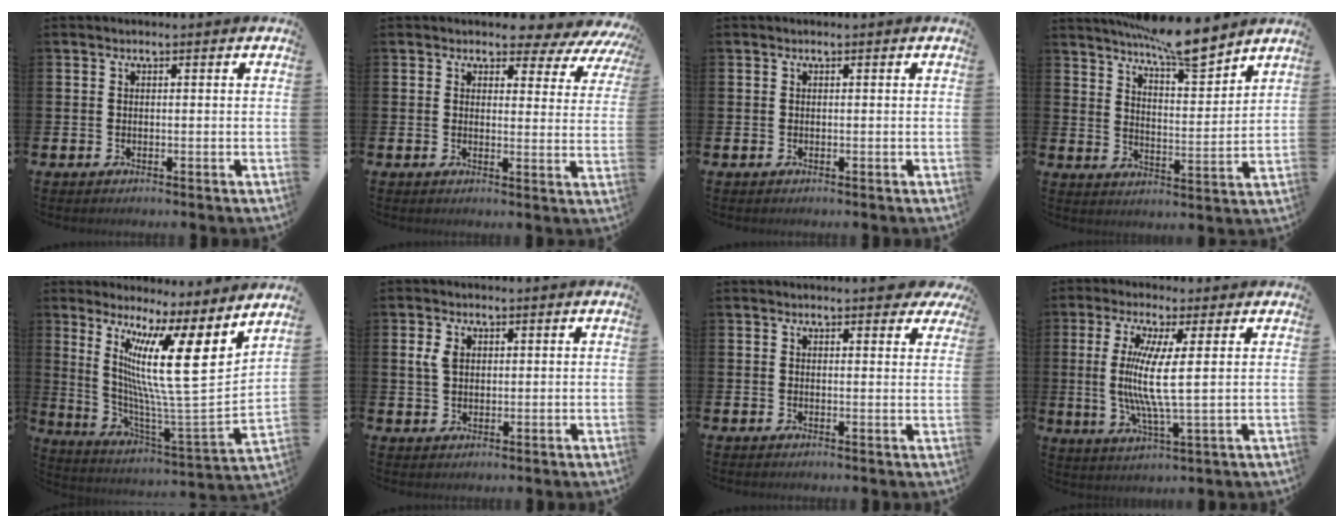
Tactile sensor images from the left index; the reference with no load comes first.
{"total": 3.9, "force": [3.3, 1.8, 1.1], "torque": [-0.015, -0.029, 0.050]}
{"total": 0.0}
{"total": 9.7, "force": [8.9, 1.2, 3.7], "torque": [-0.073, -0.054, 0.159]}
{"total": 14.9, "force": [6.8, 1.6, 13.1], "torque": [-0.223, -0.069, 0.097]}
{"total": 2.8, "force": [1.4, 1.9, 1.6], "torque": [-0.023, 0.004, 0.021]}
{"total": 2.0, "force": [1.9, 0.5, 0.4], "torque": [0.001, -0.005, 0.032]}
{"total": 8.1, "force": [1.5, 0.9, 7.9], "torque": [-0.143, -0.010, 0.024]}